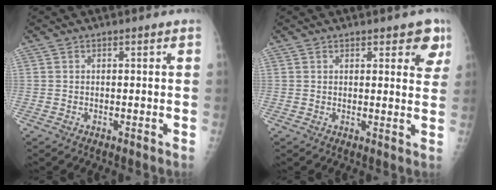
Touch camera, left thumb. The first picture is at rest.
{"total": 5.0, "force": [3.0, 2.2, 3.3], "torque": [-0.004, -0.014, 0.029]}